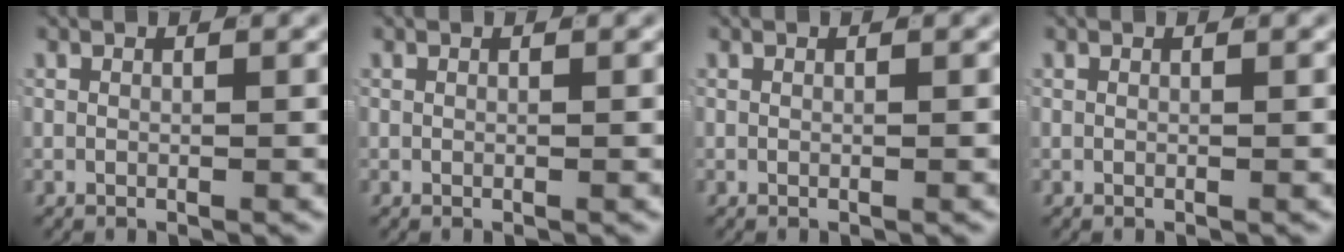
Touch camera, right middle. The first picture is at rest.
{"total": 0.0}
{"total": 0.0}
{"total": 0.0}